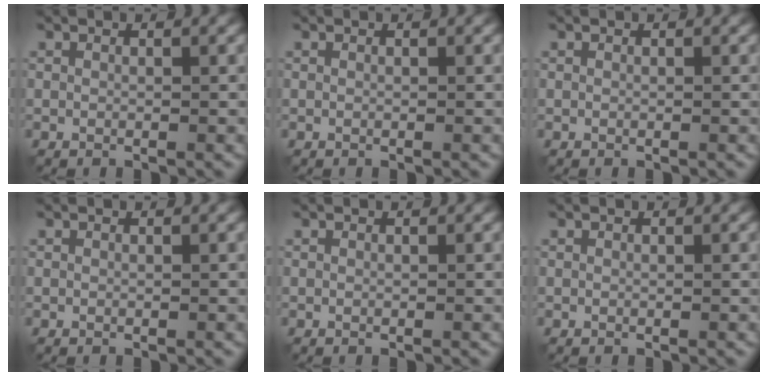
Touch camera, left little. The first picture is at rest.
{"total": 0.0}
{"total": 0.0}
{"total": 0.0}
{"total": 0.0}
{"total": 0.0}